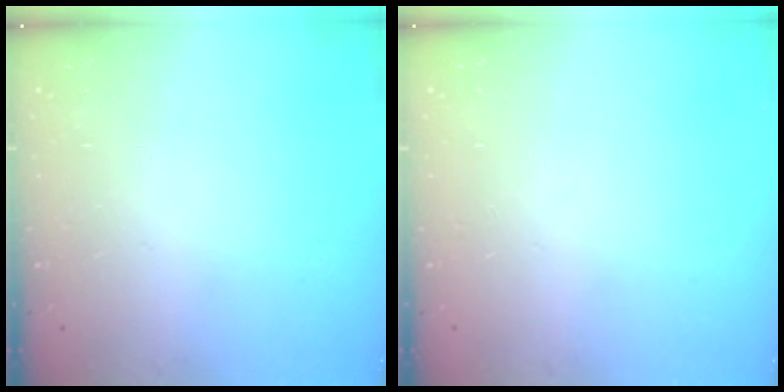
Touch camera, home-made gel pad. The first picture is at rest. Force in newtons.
{"total": 0.0}